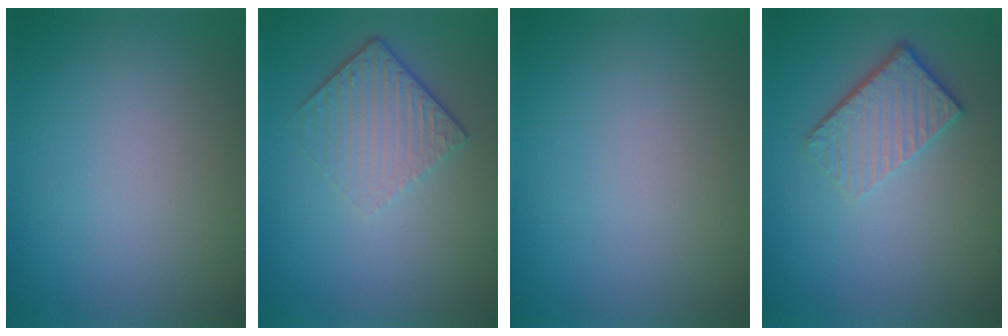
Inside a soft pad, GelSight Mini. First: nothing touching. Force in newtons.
{"total": 4.2, "press": 2.8, "slide": 3.1}
{"total": 0.0}
{"total": 3.6, "press": 2.7, "slide": 2.4}